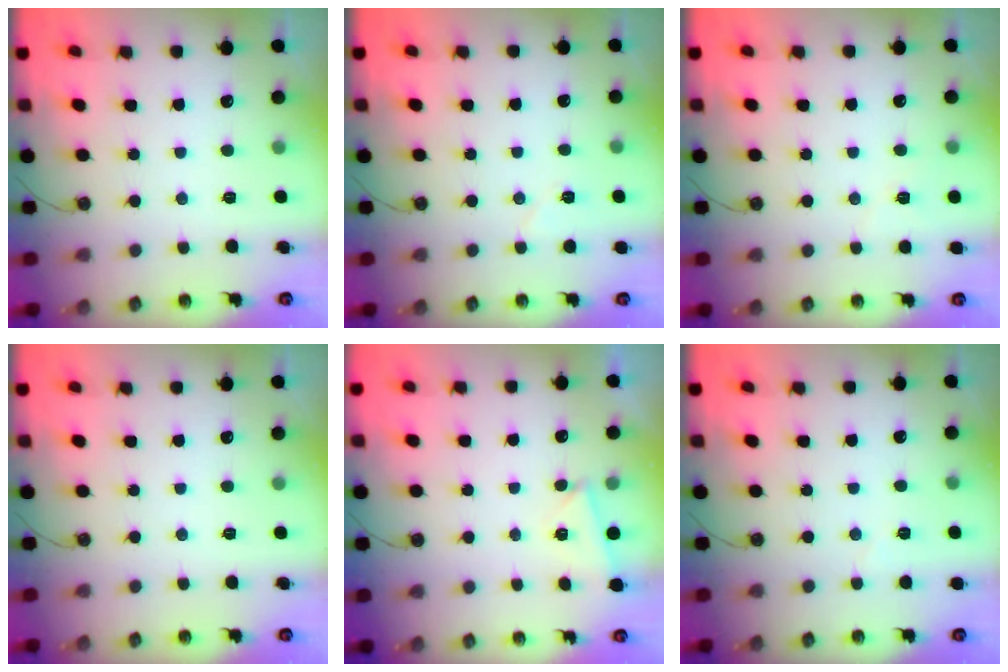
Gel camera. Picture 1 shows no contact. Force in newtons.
{"total": 4.8, "press": 4.5, "slide": 1.6}
{"total": 4.5, "press": 4.2, "slide": 1.7}
{"total": 0.0}
{"total": 3.4, "press": 2.4, "slide": 2.4}
{"total": 3.3, "press": 2.8, "slide": 1.7}